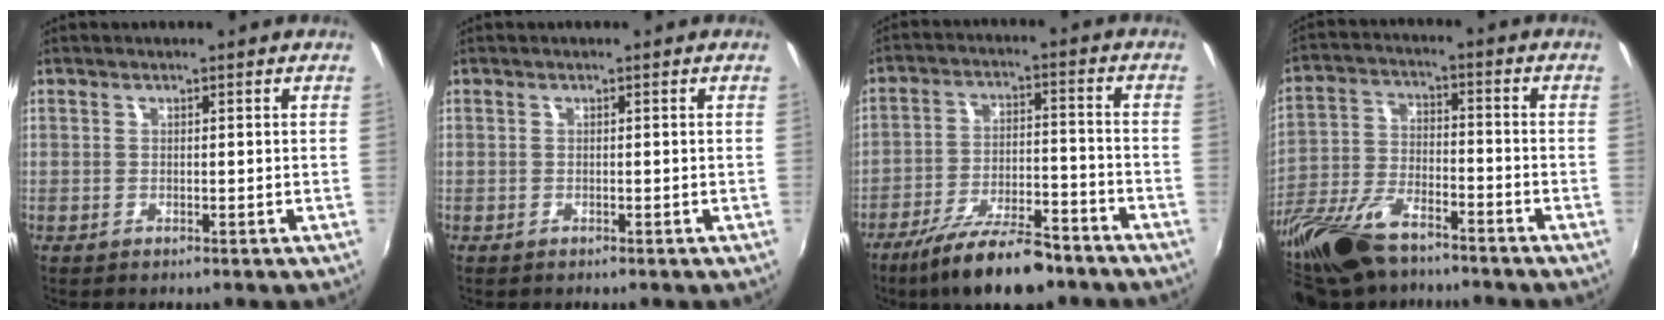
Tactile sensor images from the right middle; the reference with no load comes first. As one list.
[{"total": 0.0}, {"total": 15.2, "force": [-11.7, 4.1, 8.8], "torque": [-0.172, -0.016, -0.189]}, {"total": 17.6, "force": [-13.3, 6.8, 9.4], "torque": [-0.209, -0.025, -0.250]}]